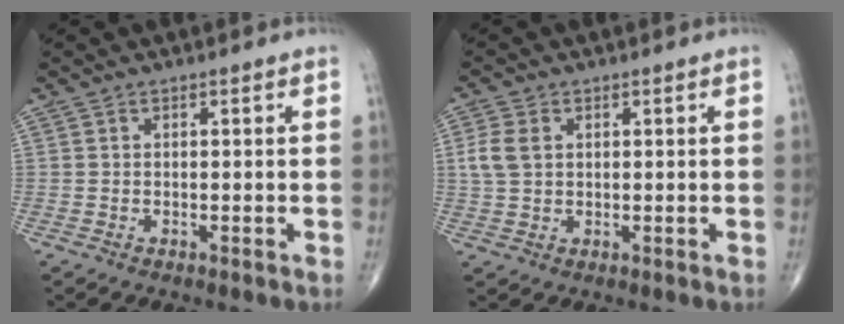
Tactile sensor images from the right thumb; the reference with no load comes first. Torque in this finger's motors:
{"motor_torque": [-0.30, 0.37, 0.20, -0.14, 0.13]}